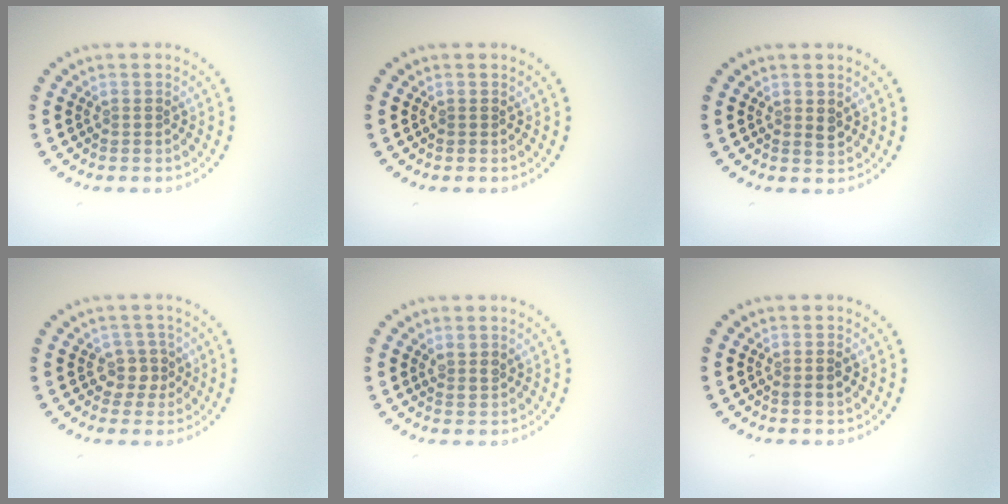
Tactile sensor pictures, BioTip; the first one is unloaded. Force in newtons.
{"total": 0.0}
{"total": 1.2, "press": 1.2, "slide": 0.1}
{"total": 2.0, "press": 1.6, "slide": 1.1}
{"total": 1.1, "press": 1.0, "slide": 0.5}
{"total": 1.0, "press": 1.0, "slide": 0.3}